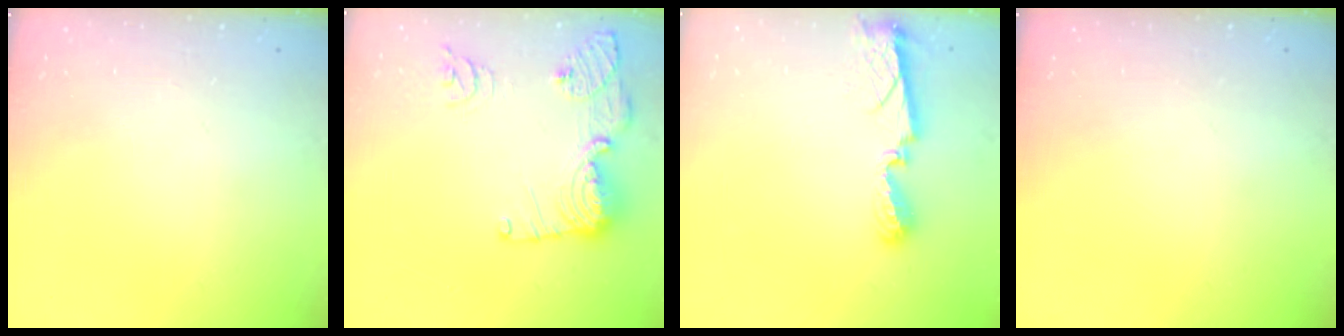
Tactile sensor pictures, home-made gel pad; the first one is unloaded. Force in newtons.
{"total": 15.8, "press": 15.7, "slide": 1.8}
{"total": 8.7, "press": 8.7, "slide": 0.4}
{"total": 0.0}